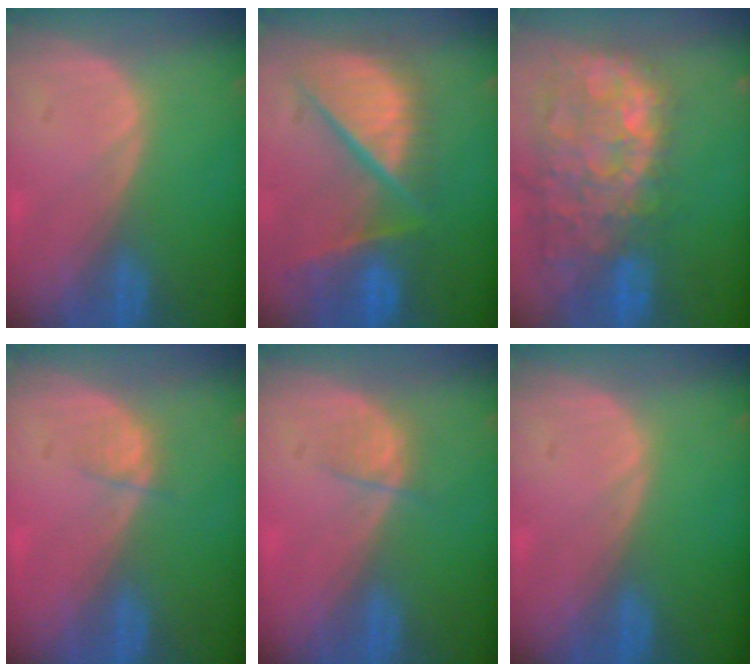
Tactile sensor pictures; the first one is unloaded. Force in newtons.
{"total": 12.1, "press": 9.9, "slide": 7.0}
{"total": 14.9, "press": 12.0, "slide": 8.8}
{"total": 1.4, "press": 1.3, "slide": 0.6}
{"total": 2.2, "press": 2.0, "slide": 0.9}
{"total": 0.0}